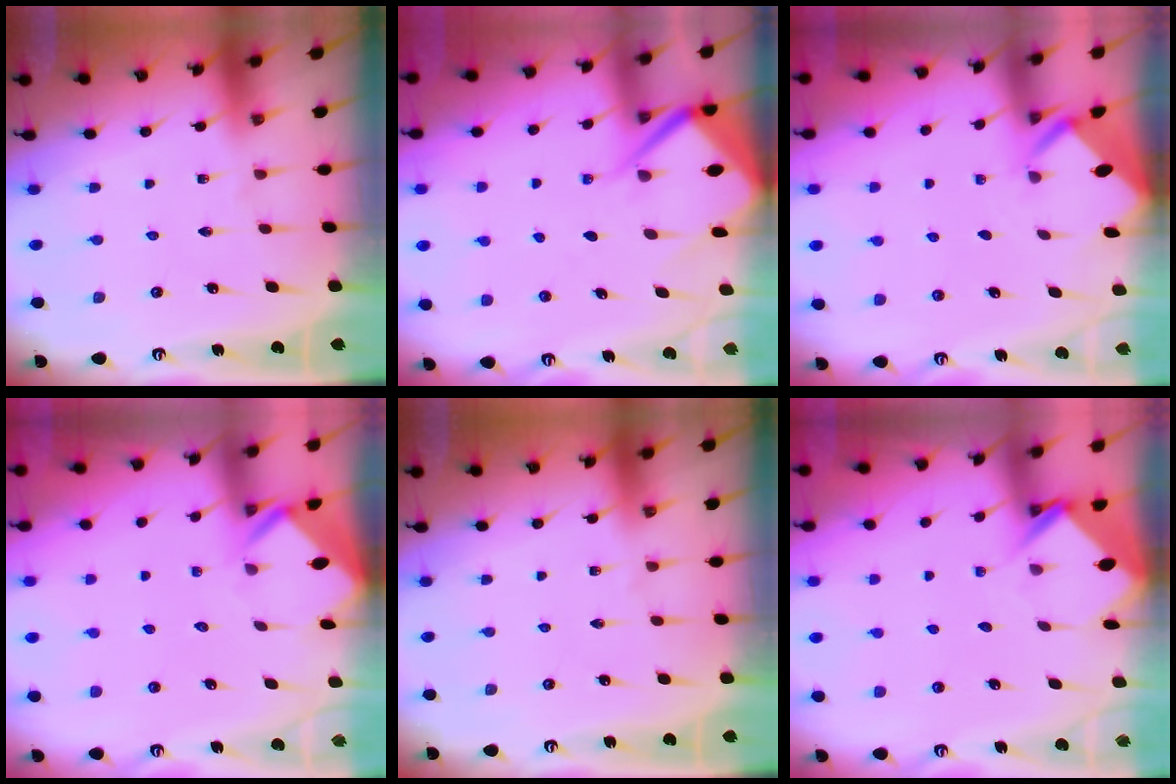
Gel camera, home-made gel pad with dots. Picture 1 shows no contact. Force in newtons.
{"total": 7.5, "press": 7.5, "slide": 0.5}
{"total": 1.9, "press": 1.9, "slide": 0.1}
{"total": 2.8, "press": 2.8, "slide": 0.1}
{"total": 0.0}
{"total": 3.9, "press": 3.9, "slide": 0.1}